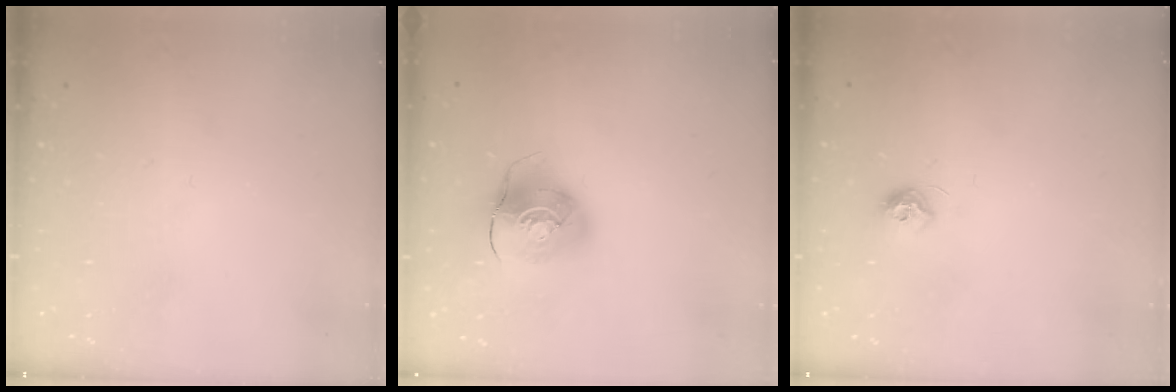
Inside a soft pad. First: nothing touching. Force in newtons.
{"total": 8.9, "press": 8.9, "slide": 1.2}
{"total": 7.2, "press": 7.2, "slide": 0.5}